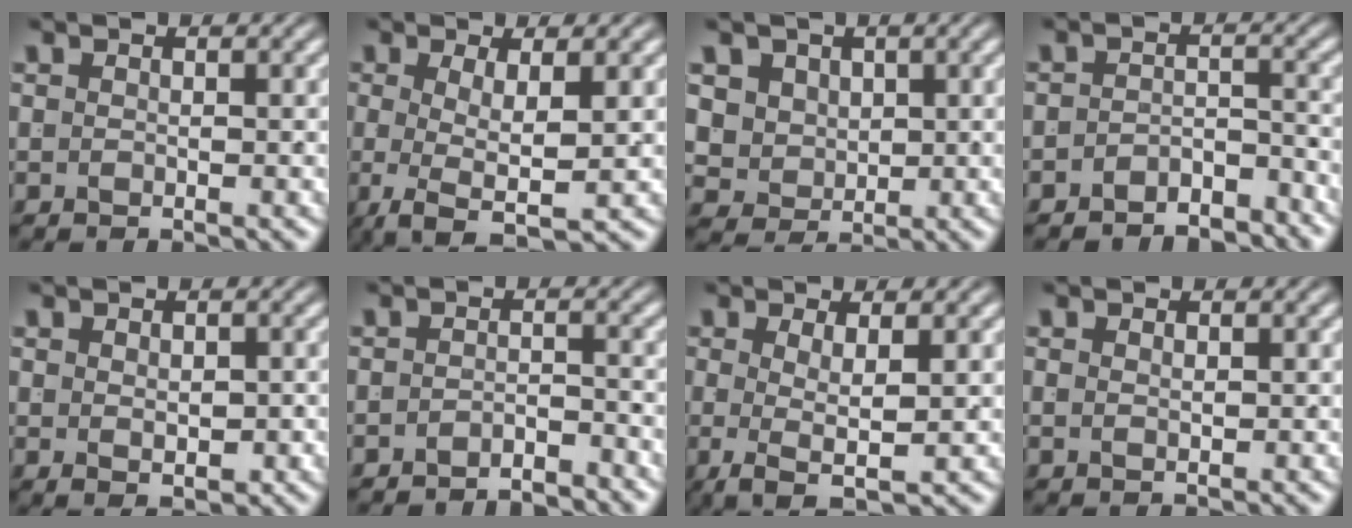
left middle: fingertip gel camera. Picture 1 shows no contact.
{"total": 4.6, "force": [-2.4, 1.0, 3.8], "torque": [-0.072, -0.036, -0.019]}
{"total": 6.4, "force": [0.7, 5.8, 2.7], "torque": [-0.087, -0.036, 0.026]}
{"total": 4.0, "force": [-3.9, 0.7, 0.5], "torque": [0.009, -0.013, -0.062]}
{"total": 1.8, "force": [-0.3, 0.4, 1.8], "torque": [-0.025, -0.018, 0.013]}
{"total": 2.8, "force": [-2.8, -0.2, 0.2], "torque": [0.007, -0.009, -0.043]}
{"total": 3.7, "force": [-1.3, 0.7, 3.4], "torque": [-0.056, -0.025, -0.006]}
{"total": 0.6, "force": [0.2, -0.4, 0.5], "torque": [-0.003, -0.007, 0.011]}